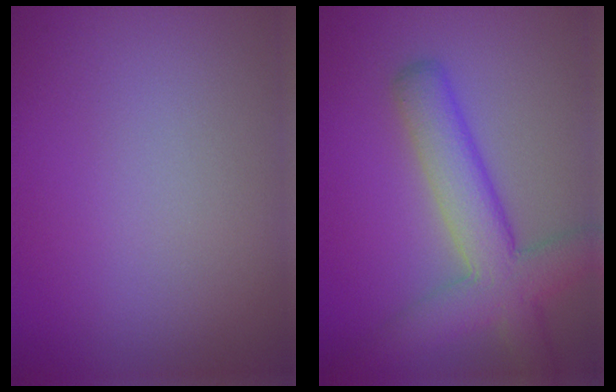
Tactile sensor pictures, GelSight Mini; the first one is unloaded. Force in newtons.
{"total": 6.5, "press": 6.5, "slide": 0.3}